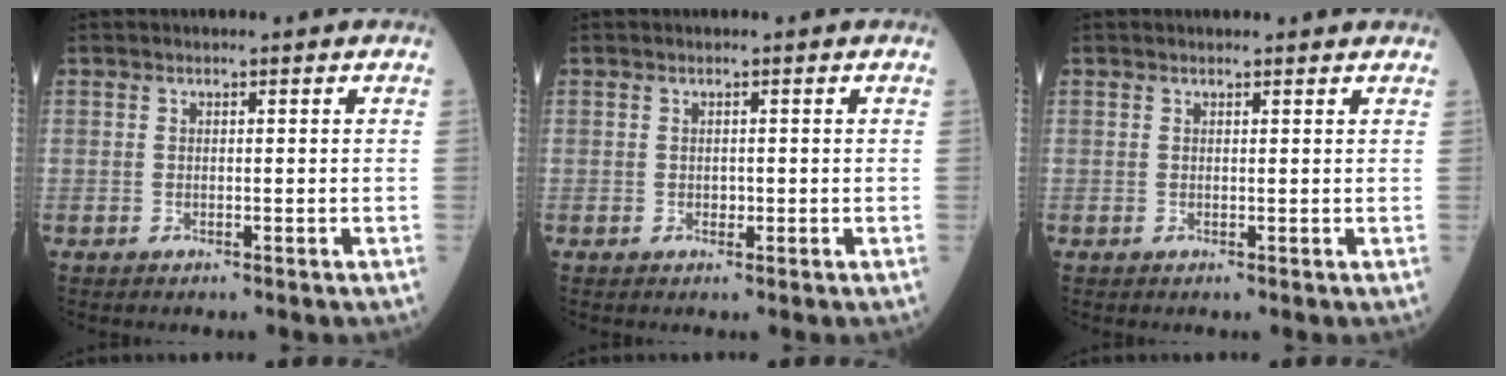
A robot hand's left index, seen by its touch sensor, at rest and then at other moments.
{"total": 1.2, "force": [-1.1, 0.5, 0.1], "torque": [-0.001, -0.005, -0.018]}
{"total": 1.3, "force": [1.3, 0.2, 0.2], "torque": [-0.008, 0.004, 0.007]}